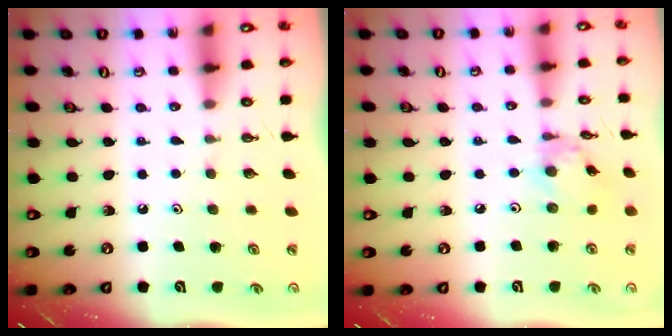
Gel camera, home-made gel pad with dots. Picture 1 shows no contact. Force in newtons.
{"total": 4.4, "press": 4.3, "slide": 0.2}